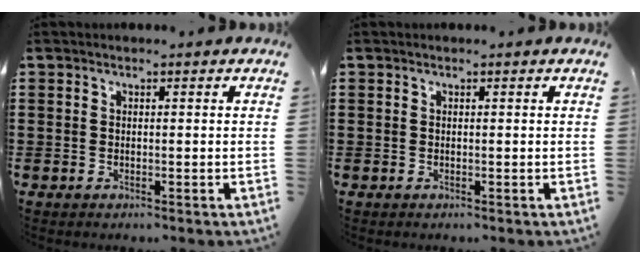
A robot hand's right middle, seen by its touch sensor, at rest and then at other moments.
{"total": 0.0}